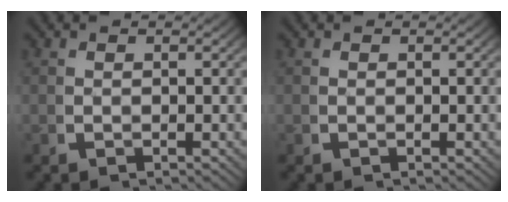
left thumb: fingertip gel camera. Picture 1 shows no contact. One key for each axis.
{"total": 0.0}